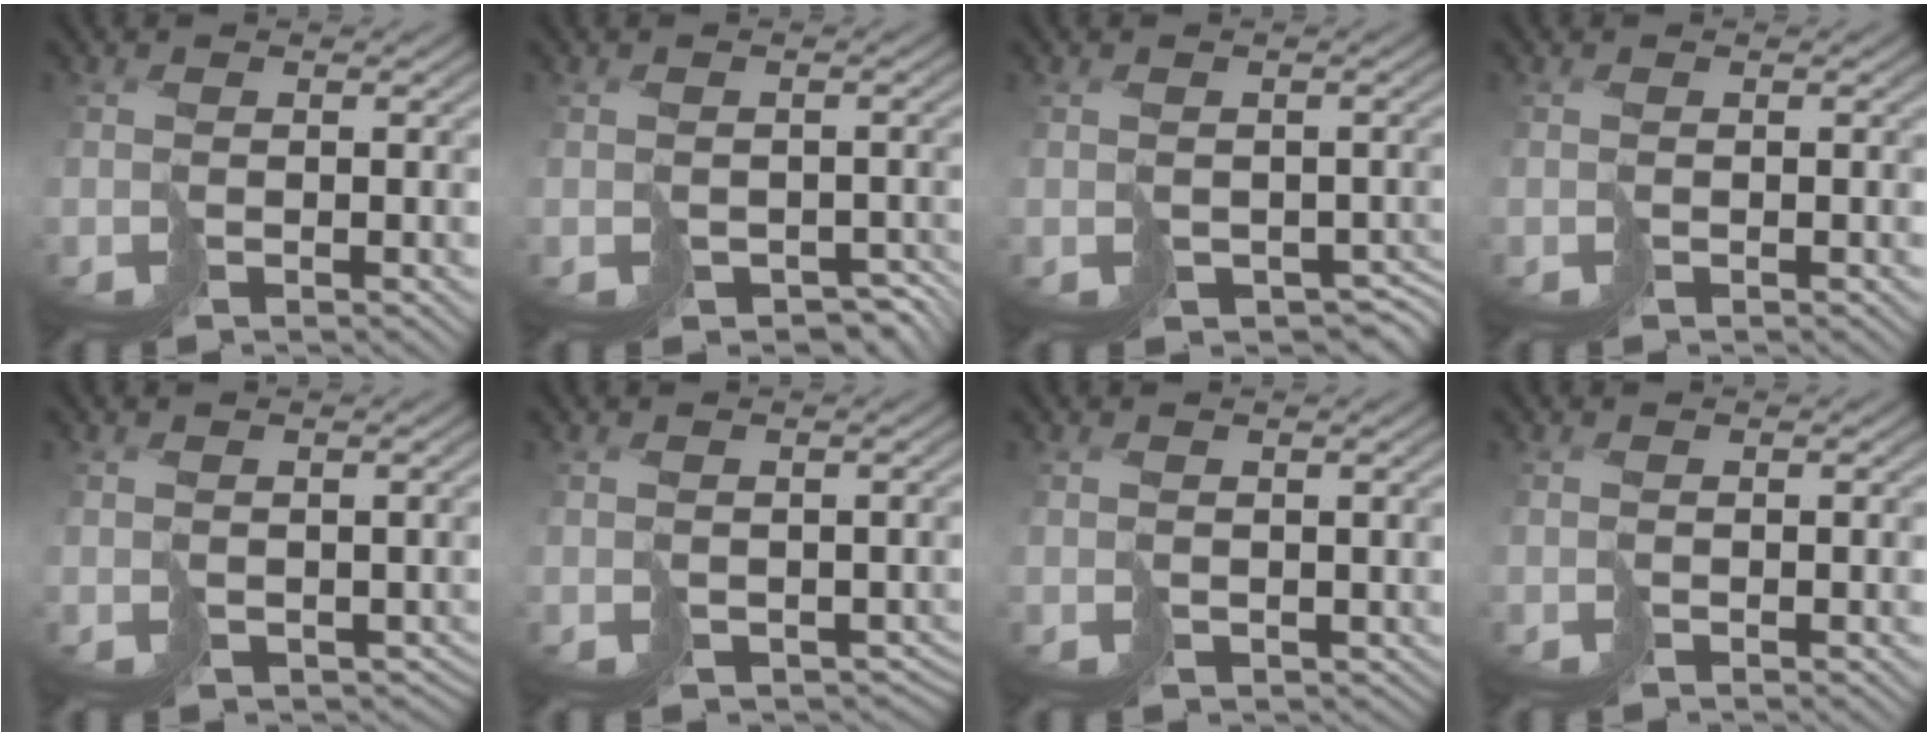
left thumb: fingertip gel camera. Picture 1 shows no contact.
{"total": 3.9, "force": [-2.4, 2.6, 1.7], "torque": [-0.033, -0.018, -0.029]}
{"total": 3.4, "force": [-1.2, 2.6, 1.9], "torque": [-0.035, -0.023, -0.016]}
{"total": 0.0}
{"total": 2.0, "force": [0.0, 1.7, 0.9], "torque": [-0.025, -0.012, 0.001]}
{"total": 2.4, "force": [-0.4, 2.1, 1.2], "torque": [-0.029, -0.017, -0.004]}
{"total": 1.0, "force": [0.4, 0.8, 0.2], "torque": [-0.011, -0.004, 0.010]}
{"total": 0.0}